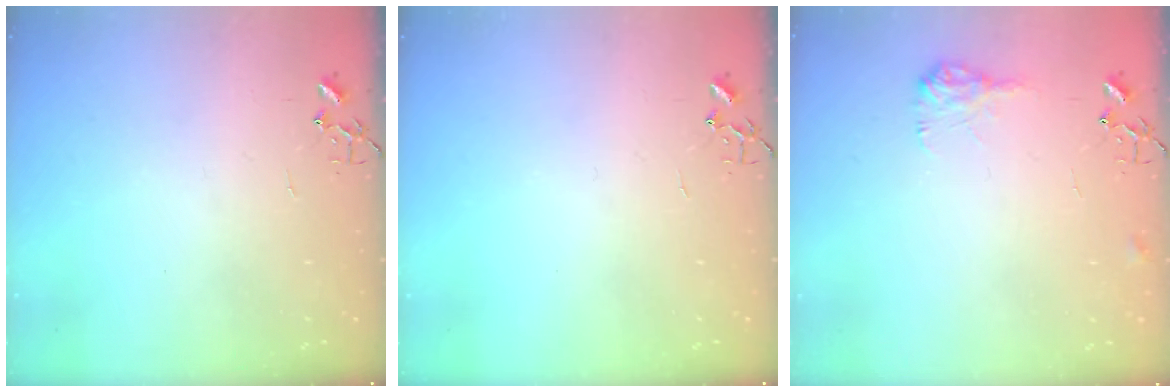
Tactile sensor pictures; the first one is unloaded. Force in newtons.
{"total": 0.0}
{"total": 8.5, "press": 8.5, "slide": 0.2}